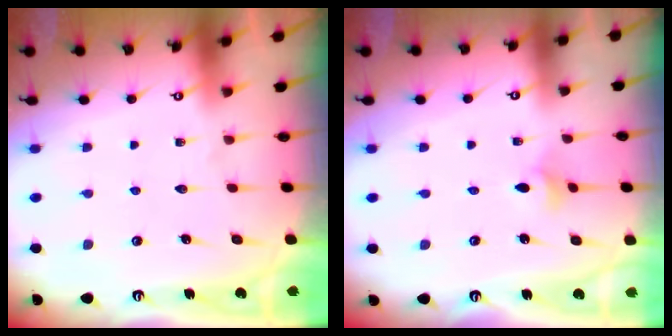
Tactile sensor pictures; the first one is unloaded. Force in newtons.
{"total": 3.1, "press": 3.0, "slide": 0.6}